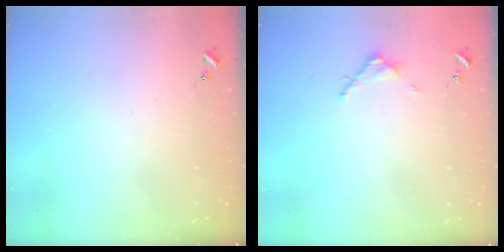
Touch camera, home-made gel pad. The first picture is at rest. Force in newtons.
{"total": 3.1, "press": 3.1, "slide": 0.4}